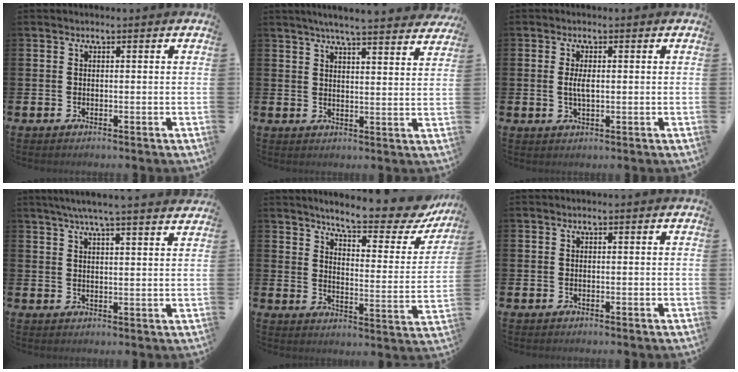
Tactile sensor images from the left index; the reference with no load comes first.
{"total": 5.4, "force": [5.2, -0.3, 1.5], "torque": [-0.037, -0.029, 0.090]}
{"total": 2.7, "force": [0.2, 1.1, 2.5], "torque": [-0.047, 0.003, 0.000]}
{"total": 5.5, "force": [5.1, -0.5, 2.0], "torque": [-0.046, -0.020, 0.090]}
{"total": 7.6, "force": [6.8, 1.2, 3.0], "torque": [-0.068, -0.055, 0.110]}
{"total": 0.0}